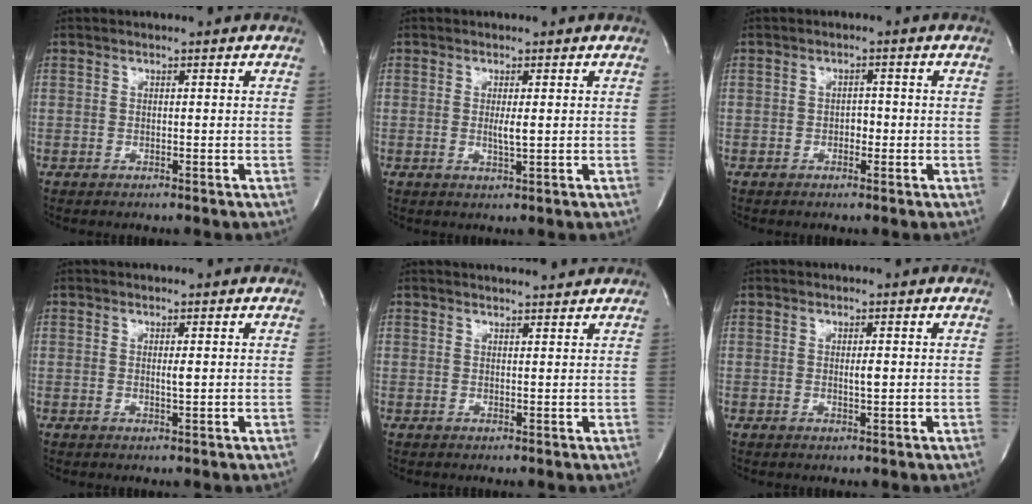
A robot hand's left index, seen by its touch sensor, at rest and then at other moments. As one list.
[{"total": 1.8, "force": [0.1, 0.1, 1.8], "torque": [-0.035, -0.005, 0.003]}, {"total": 1.4, "force": [-0.5, 1.0, 1.0], "torque": [-0.009, 0.004, -0.009]}, {"total": 0.9, "force": [0.2, 0.0, 0.9], "torque": [-0.020, -0.003, 0.003]}, {"total": 4.5, "force": [4.4, 0.3, 0.9], "torque": [-0.015, 0.010, 0.052]}, {"total": 1.2, "force": [0.2, 0.2, 1.2], "torque": [-0.020, -0.001, 0.002]}]